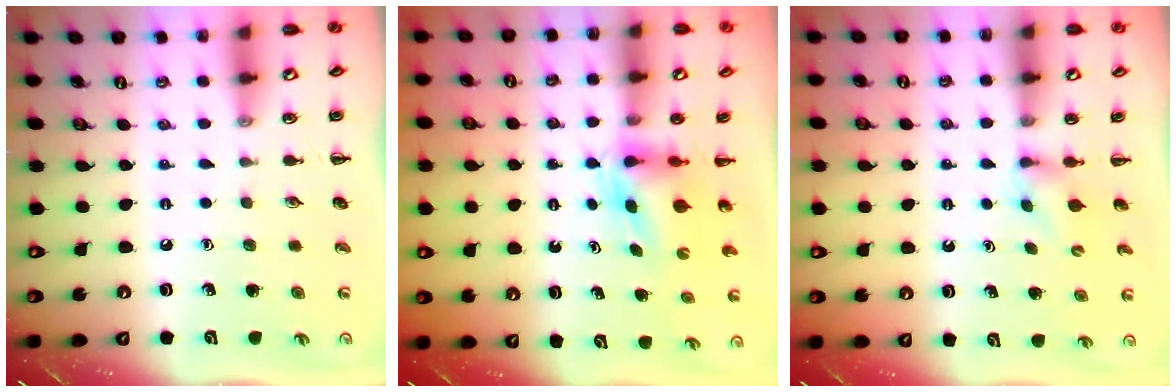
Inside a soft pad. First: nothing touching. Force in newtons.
{"total": 4.4, "press": 4.4, "slide": 0.7}
{"total": 2.8, "press": 2.5, "slide": 1.3}